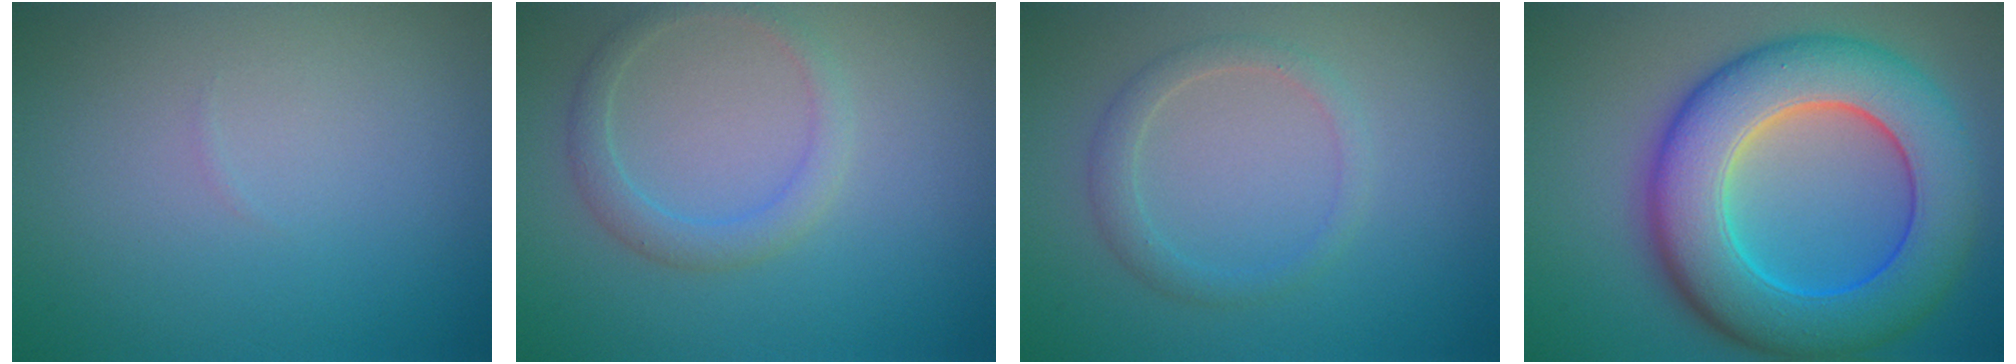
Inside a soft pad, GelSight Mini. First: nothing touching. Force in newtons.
{"total": 2.1, "press": 2.1, "slide": 0.1}
{"total": 1.8, "press": 1.8, "slide": 0.1}
{"total": 11.4, "press": 11.4, "slide": 0.1}